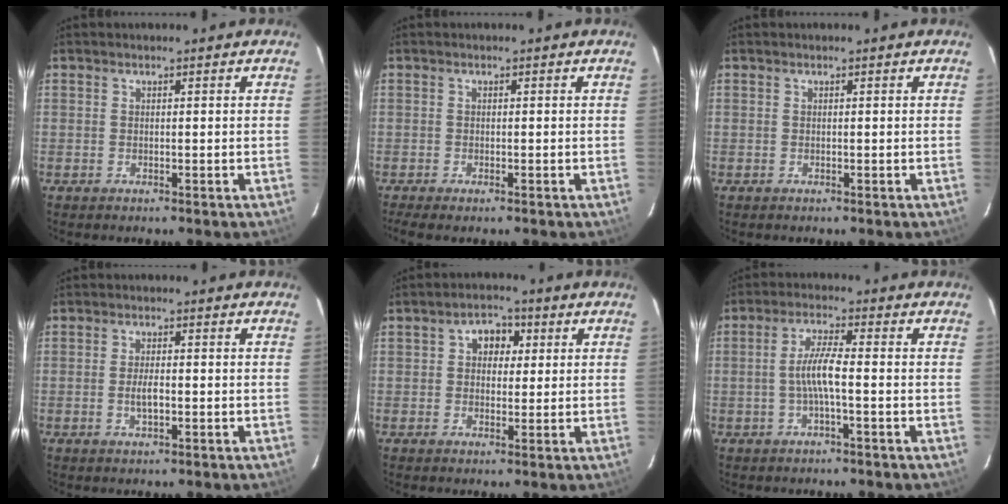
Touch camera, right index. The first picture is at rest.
{"total": 2.6, "force": [-2.0, 0.5, 1.7], "torque": [-0.039, -0.010, -0.035]}
{"total": 0.0}
{"total": 2.8, "force": [-0.8, 1.0, 2.5], "torque": [-0.047, -0.004, -0.013]}
{"total": 5.0, "force": [1.2, 4.0, 2.8], "torque": [-0.040, 0.019, 0.018]}
{"total": 5.2, "force": [-1.2, 0.3, 5.1], "torque": [-0.103, 0.004, -0.021]}